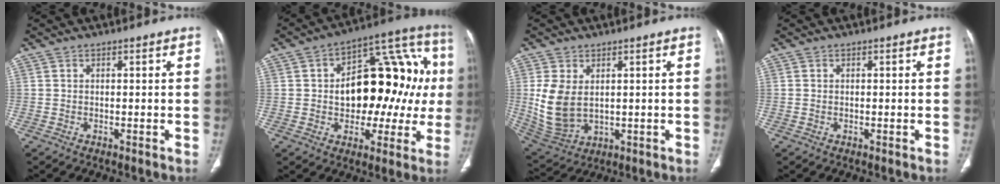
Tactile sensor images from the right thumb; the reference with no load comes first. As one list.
[{"total": 22.4, "force": [1.1, 13.3, 18.0], "torque": [-0.199, 0.041, 0.018]}, {"total": 10.1, "force": [1.3, 6.8, 7.3], "torque": [-0.143, -0.010, 0.047]}, {"total": 0.0}]